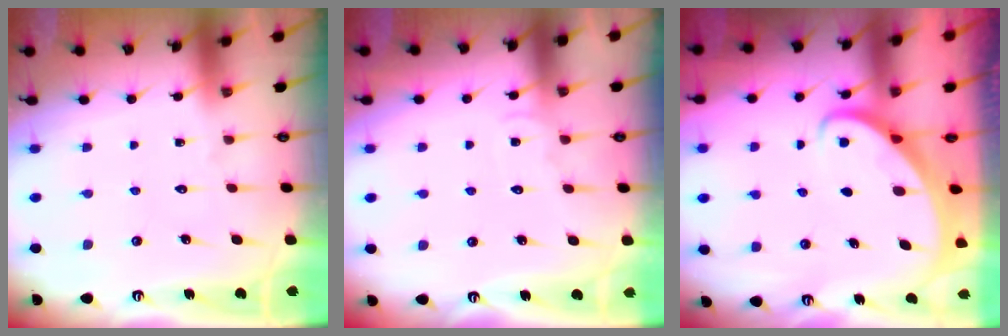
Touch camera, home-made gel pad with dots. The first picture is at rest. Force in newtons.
{"total": 5.7, "press": 5.6, "slide": 0.6}
{"total": 2.2, "press": 2.2, "slide": 0.3}